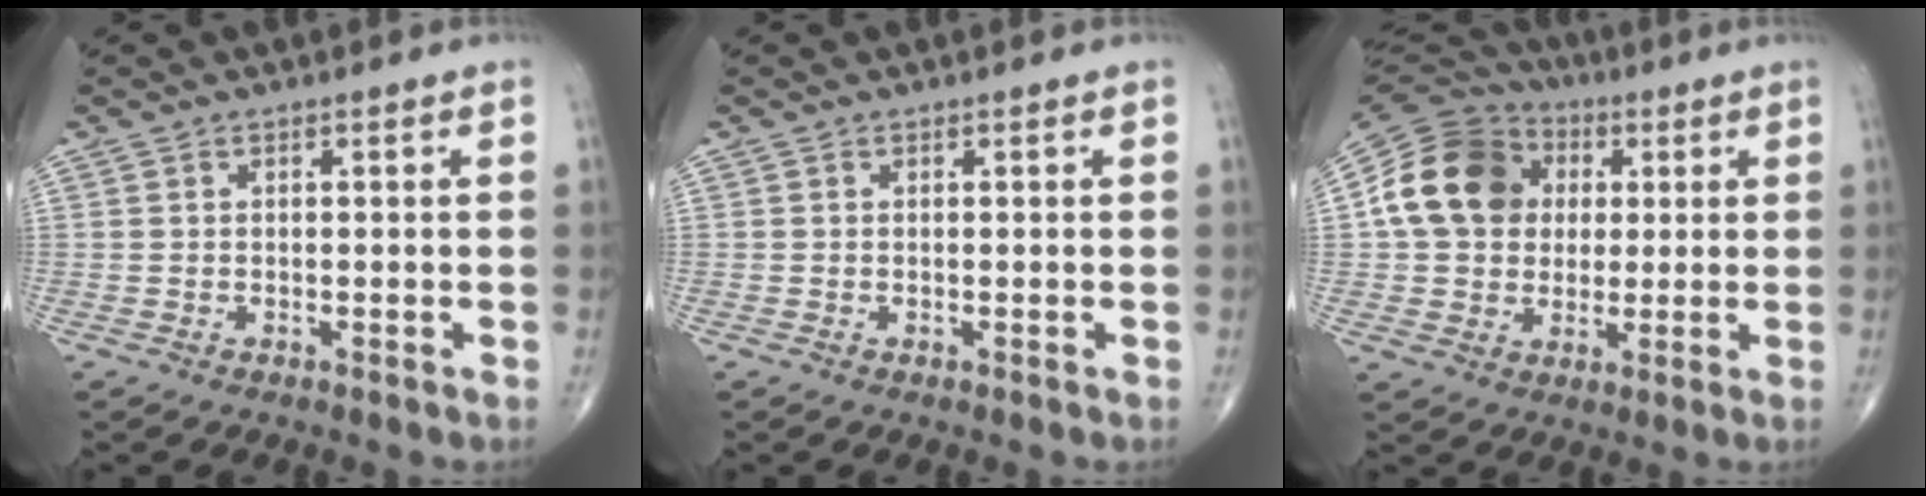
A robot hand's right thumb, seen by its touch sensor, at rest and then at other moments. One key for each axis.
{"total": 0.0}
{"total": 16.5, "fx": 2.8, "fy": 13.5, "fz": 9.1, "tx": -0.154, "ty": 0.017, "tz": 0.043}